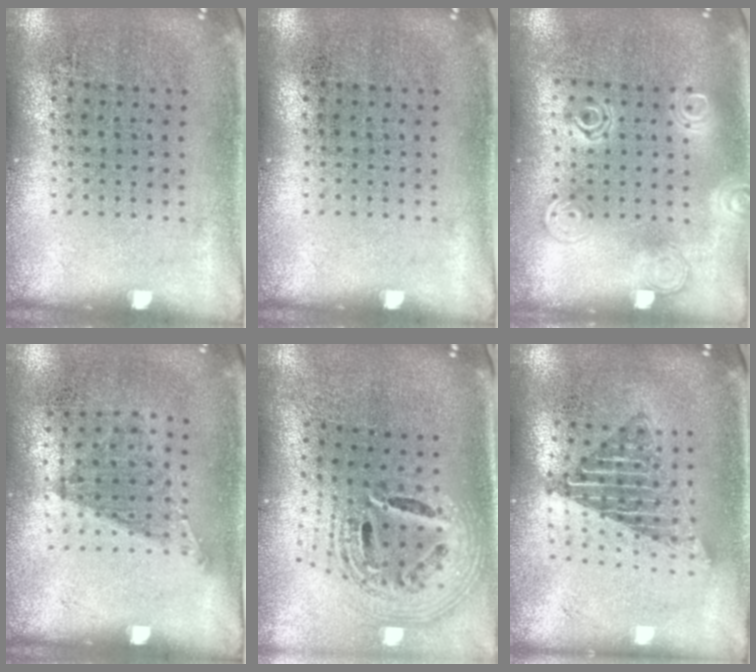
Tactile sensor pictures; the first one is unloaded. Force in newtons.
{"total": 0.0}
{"total": 1.2, "press": 1.2, "slide": 0.0}
{"total": 1.1, "press": 0.8, "slide": 0.8}
{"total": 2.8, "press": 1.9, "slide": 2.0}
{"total": 1.7, "press": 1.4, "slide": 0.9}